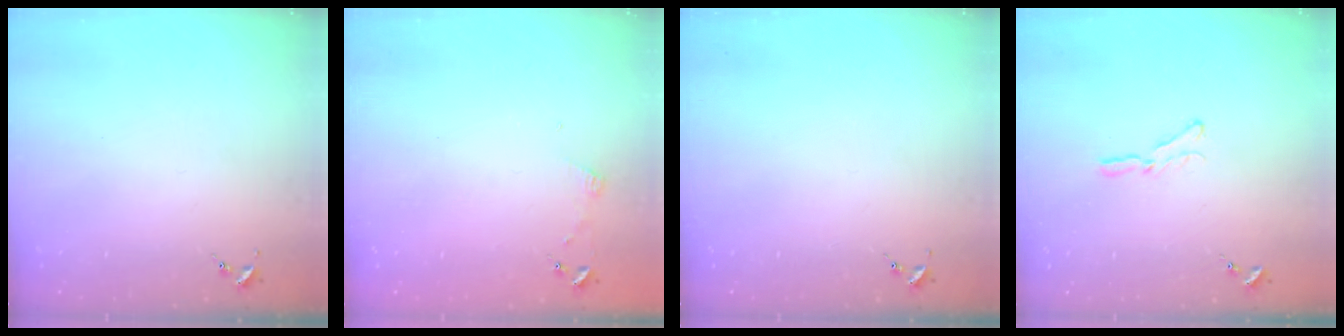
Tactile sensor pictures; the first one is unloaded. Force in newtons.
{"total": 3.6, "press": 3.6, "slide": 0.4}
{"total": 0.0}
{"total": 5.6, "press": 5.6, "slide": 0.5}